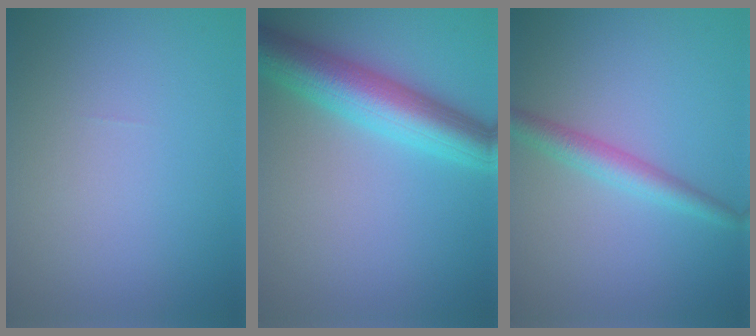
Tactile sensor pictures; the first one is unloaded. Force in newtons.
{"total": 7.4, "press": 7.4, "slide": 0.2}
{"total": 2.7, "press": 2.7, "slide": 0.1}